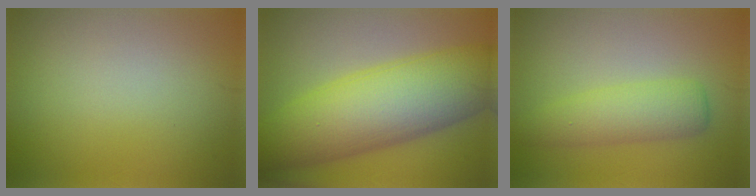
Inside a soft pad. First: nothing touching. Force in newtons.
{"total": 12.3, "press": 12.3, "slide": 0.2}
{"total": 4.0, "press": 4.0, "slide": 0.1}